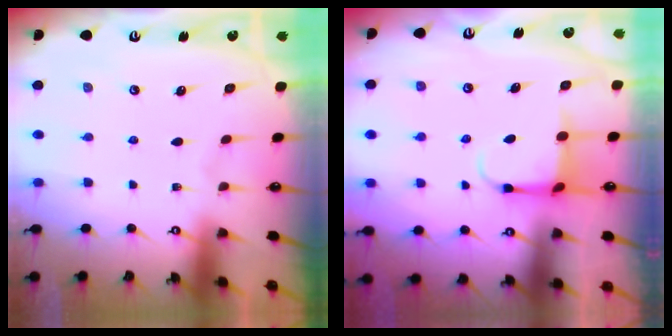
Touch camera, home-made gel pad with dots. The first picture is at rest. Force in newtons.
{"total": 4.5, "press": 4.4, "slide": 0.9}